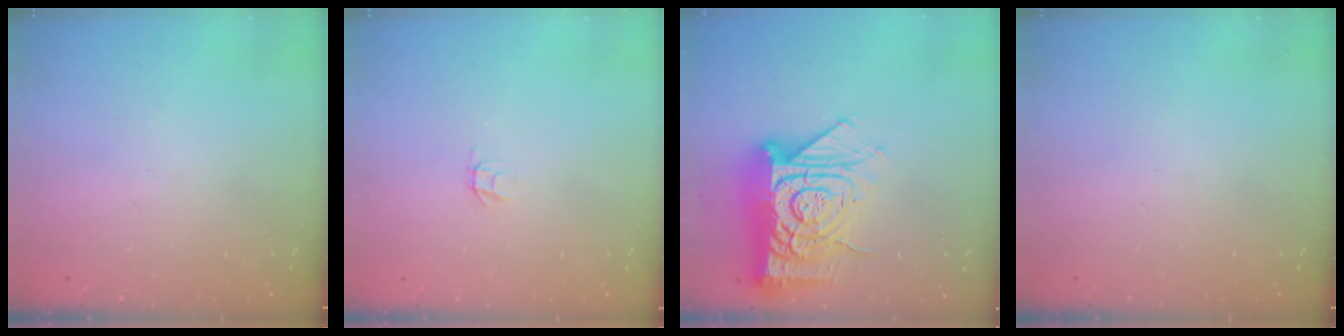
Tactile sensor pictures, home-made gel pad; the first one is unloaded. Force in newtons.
{"total": 1.8, "press": 1.8, "slide": 0.1}
{"total": 21.4, "press": 21.3, "slide": 2.0}
{"total": 0.0}